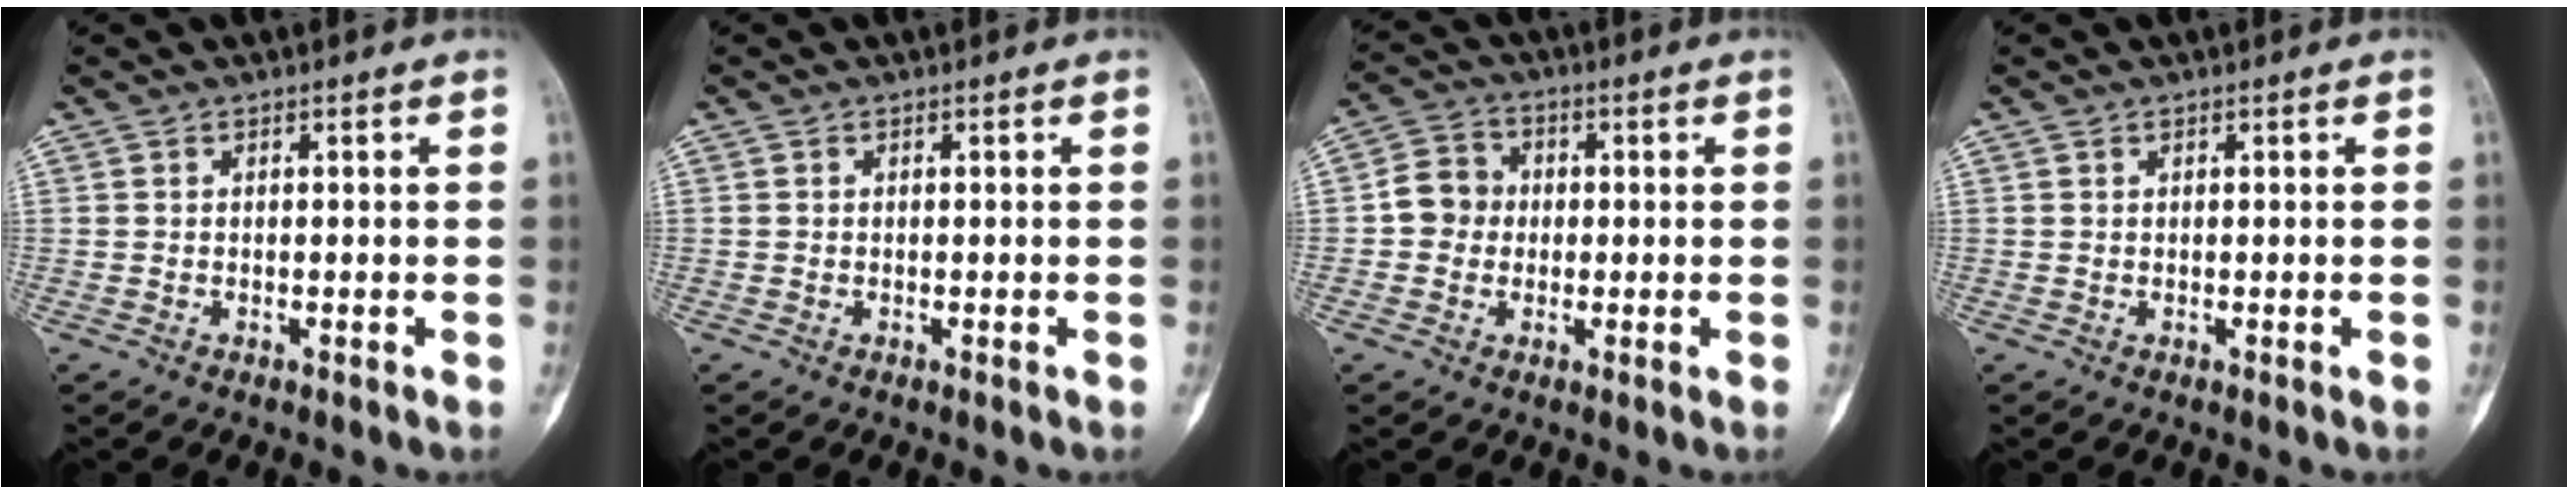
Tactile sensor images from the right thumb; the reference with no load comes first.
{"total": 0.0}
{"total": 5.8, "force": [-0.2, 5.3, 2.3], "torque": [-0.021, 0.014, -0.015]}
{"total": 0.0}